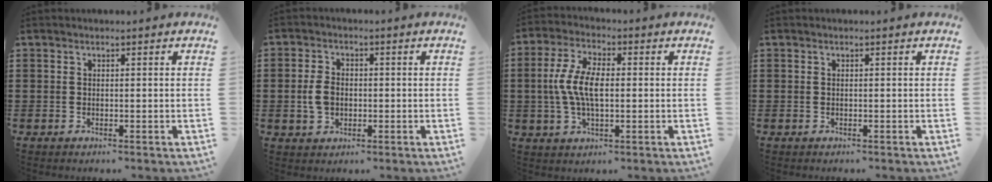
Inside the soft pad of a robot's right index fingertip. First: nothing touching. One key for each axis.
{"total": 4.1, "fx": -0.4, "fy": 2.8, "fz": 3.0, "tx": -0.075, "ty": 0.001, "tz": -0.012}
{"total": 7.4, "fx": -0.2, "fy": 3.1, "fz": 6.7, "tx": -0.156, "ty": -0.003, "tz": -0.014}
{"total": 0.0}